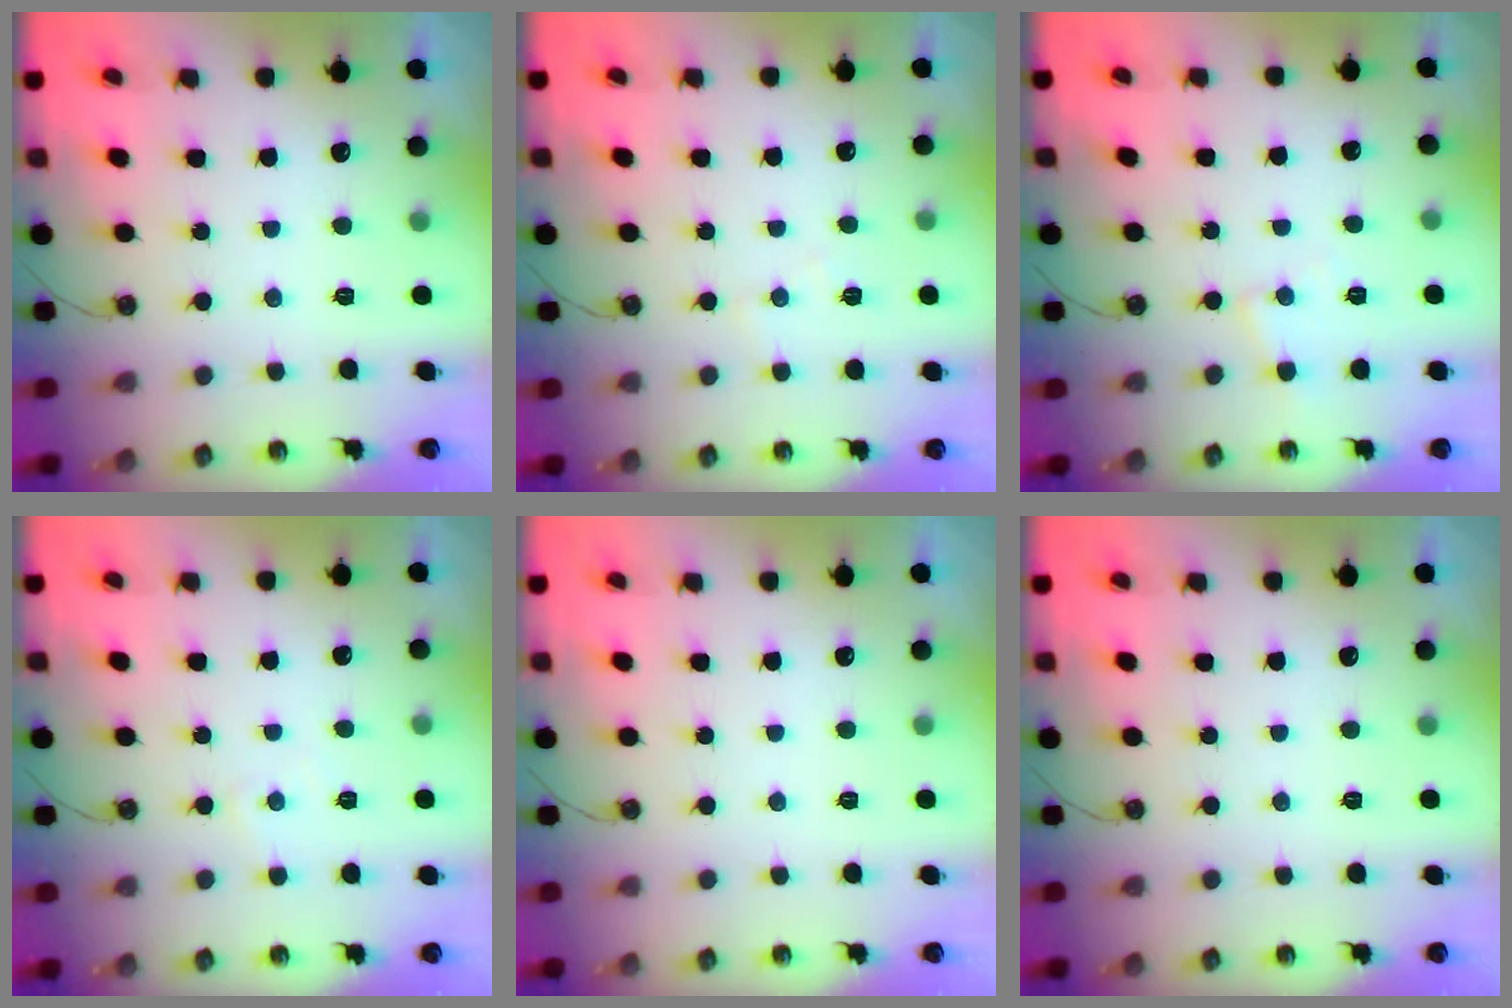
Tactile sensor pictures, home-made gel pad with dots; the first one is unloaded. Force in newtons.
{"total": 5.8, "press": 5.7, "slide": 0.8}
{"total": 5.7, "press": 5.7, "slide": 0.4}
{"total": 2.7, "press": 2.7, "slide": 0.5}
{"total": 0.0}
{"total": 0.0}